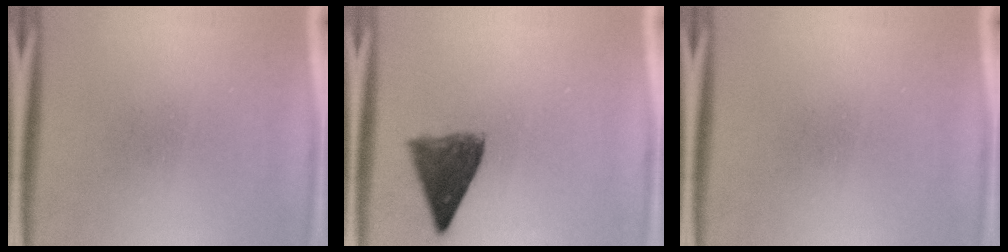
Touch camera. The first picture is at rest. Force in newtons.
{"total": 7.2}
{"total": 0.0}